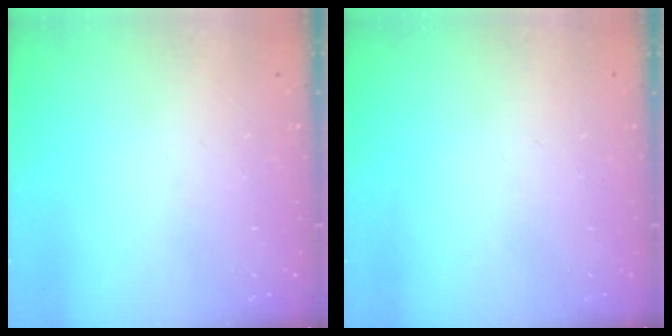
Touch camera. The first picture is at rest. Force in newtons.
{"total": 0.0}